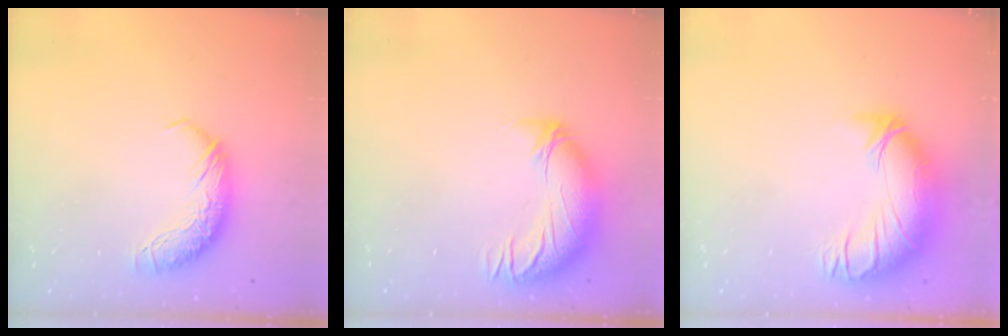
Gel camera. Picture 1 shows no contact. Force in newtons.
{"total": 2.4, "press": 1.1, "slide": 2.1}
{"total": 3.7, "press": 2.0, "slide": 3.1}